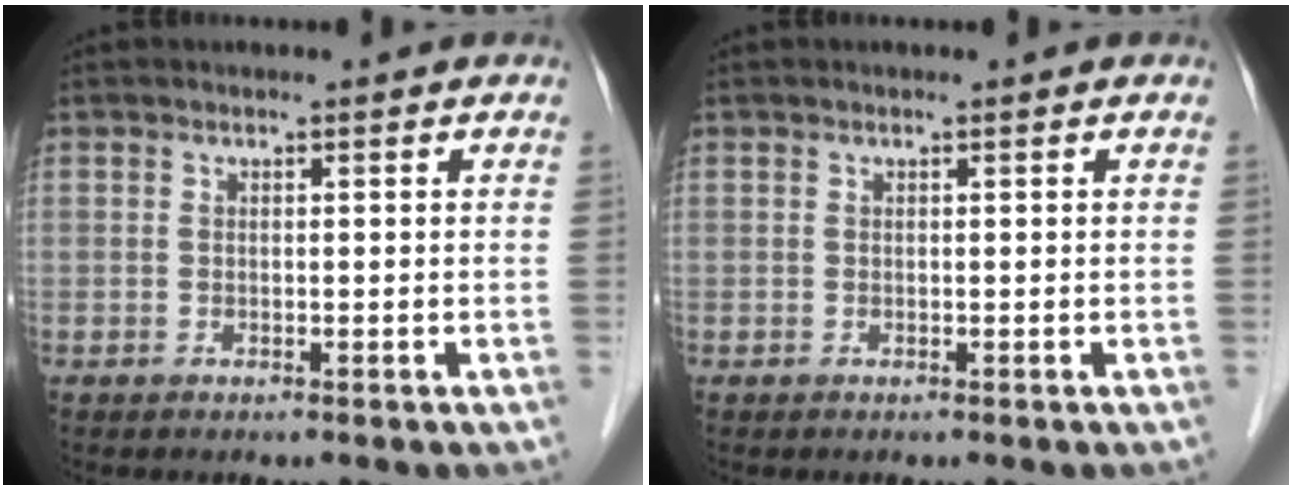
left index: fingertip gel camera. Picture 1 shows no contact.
{"total": 0.0}